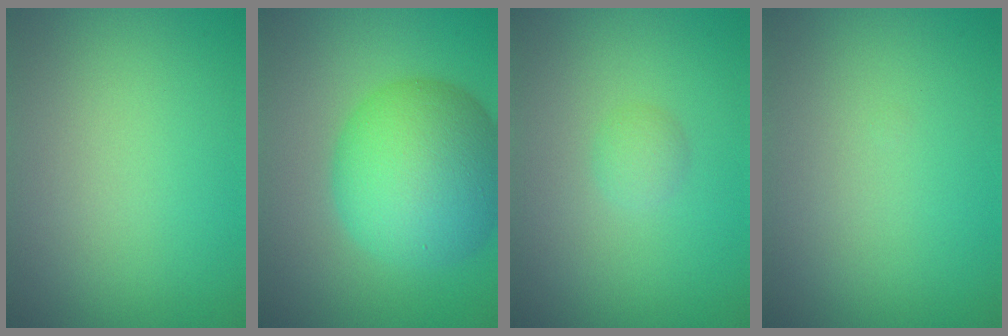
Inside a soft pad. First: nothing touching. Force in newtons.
{"total": 10.6, "press": 10.6, "slide": 0.1}
{"total": 1.2, "press": 1.2, "slide": 0.1}
{"total": 0.0}